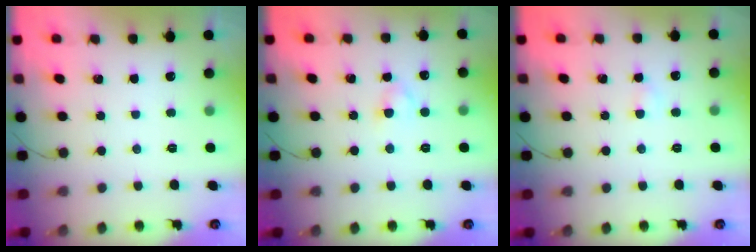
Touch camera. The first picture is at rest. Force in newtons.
{"total": 3.3, "press": 3.1, "slide": 1.2}
{"total": 2.2, "press": 2.0, "slide": 0.8}